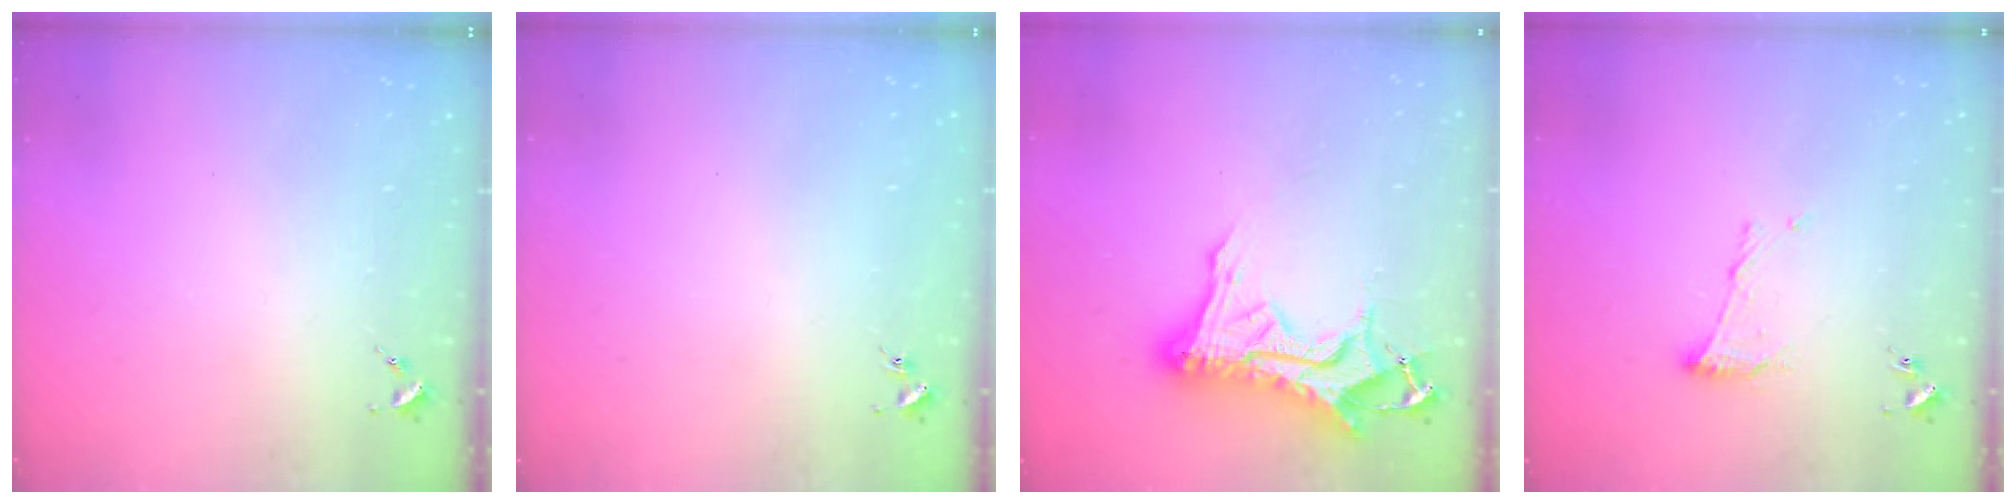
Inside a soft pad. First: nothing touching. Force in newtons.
{"total": 0.8, "press": 0.8, "slide": 0.2}
{"total": 20.5, "press": 20.4, "slide": 2.1}
{"total": 8.2, "press": 8.2, "slide": 0.3}